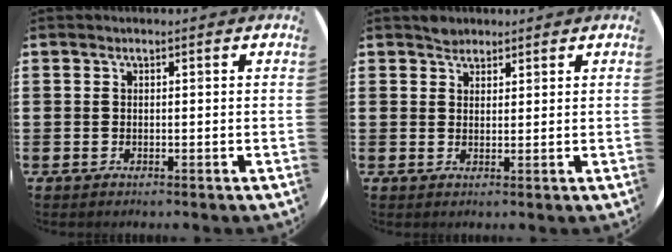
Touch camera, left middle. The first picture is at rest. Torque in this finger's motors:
{"motor_torque": [0.10, -0.05, 0.00, 0.00]}